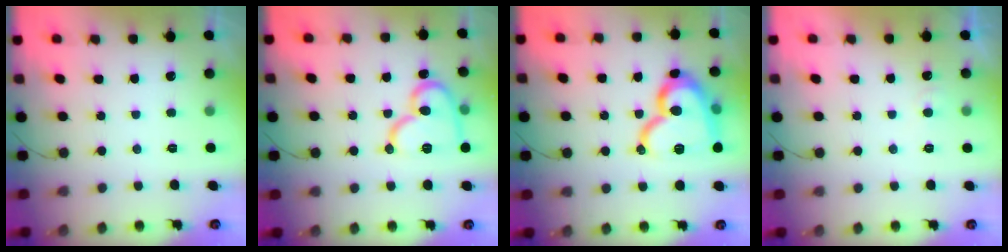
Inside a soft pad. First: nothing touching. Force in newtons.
{"total": 15.7, "press": 15.6, "slide": 1.6}
{"total": 19.8, "press": 19.7, "slide": 2.0}
{"total": 4.8, "press": 4.7, "slide": 0.4}